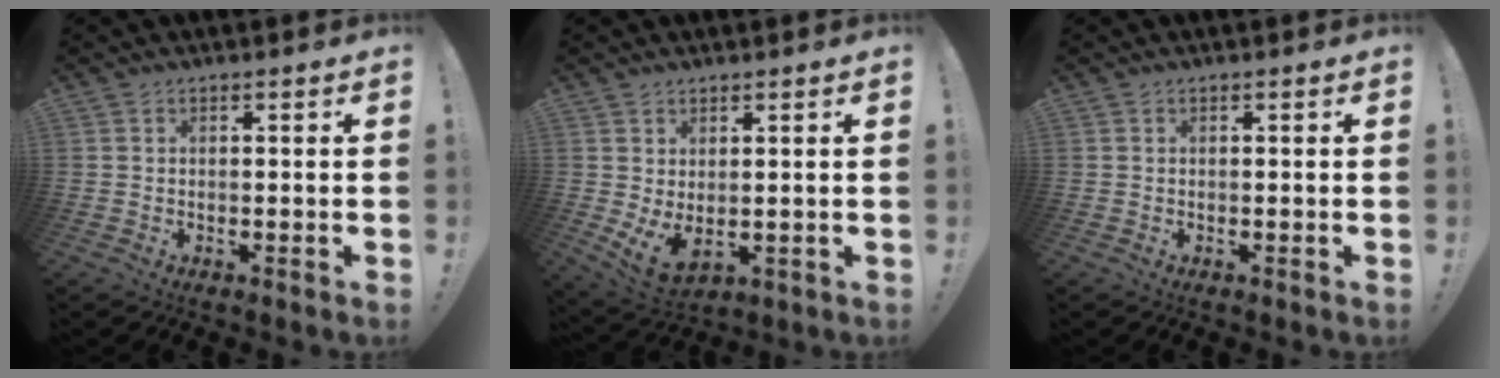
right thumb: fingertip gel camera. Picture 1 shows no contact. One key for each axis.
{"total": 5.4, "fx": 1.6, "fy": 2.7, "fz": 4.4, "tx": -0.066, "ty": -0.018, "tz": 0.038}
{"total": 0.0}